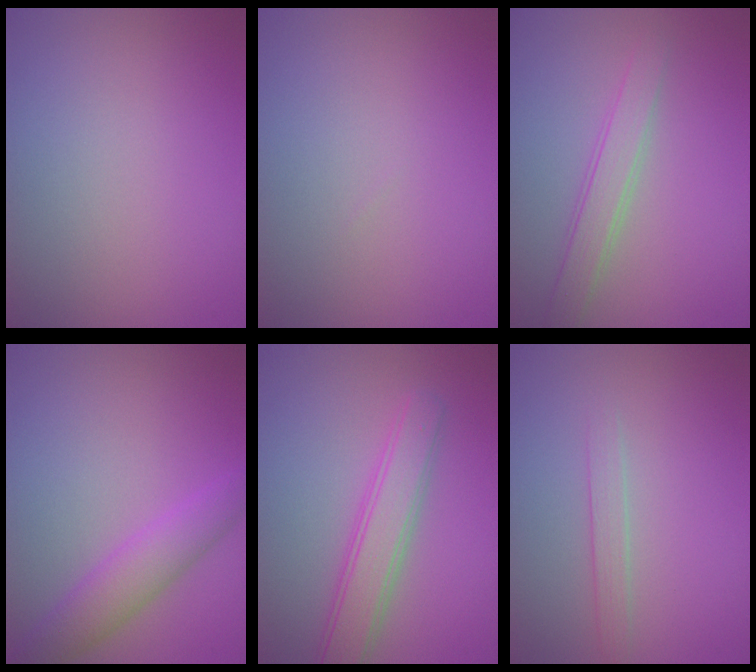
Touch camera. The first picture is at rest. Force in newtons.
{"total": 0.0}
{"total": 2.4, "press": 2.4, "slide": 0.2}
{"total": 3.6, "press": 3.5, "slide": 0.1}
{"total": 3.8, "press": 3.8, "slide": 0.1}
{"total": 1.2, "press": 1.2, "slide": 0.1}